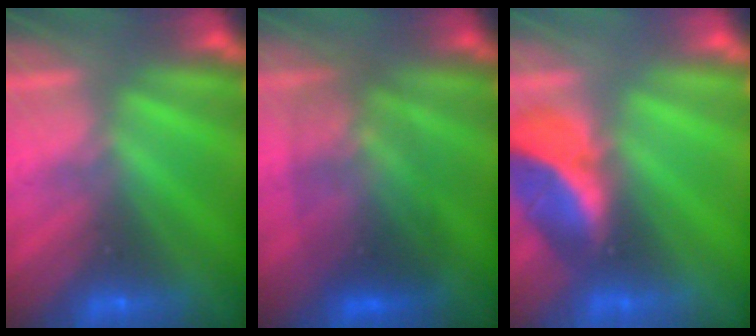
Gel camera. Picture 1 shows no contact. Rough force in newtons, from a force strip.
{"total": 2.9}
{"total": 2.6}